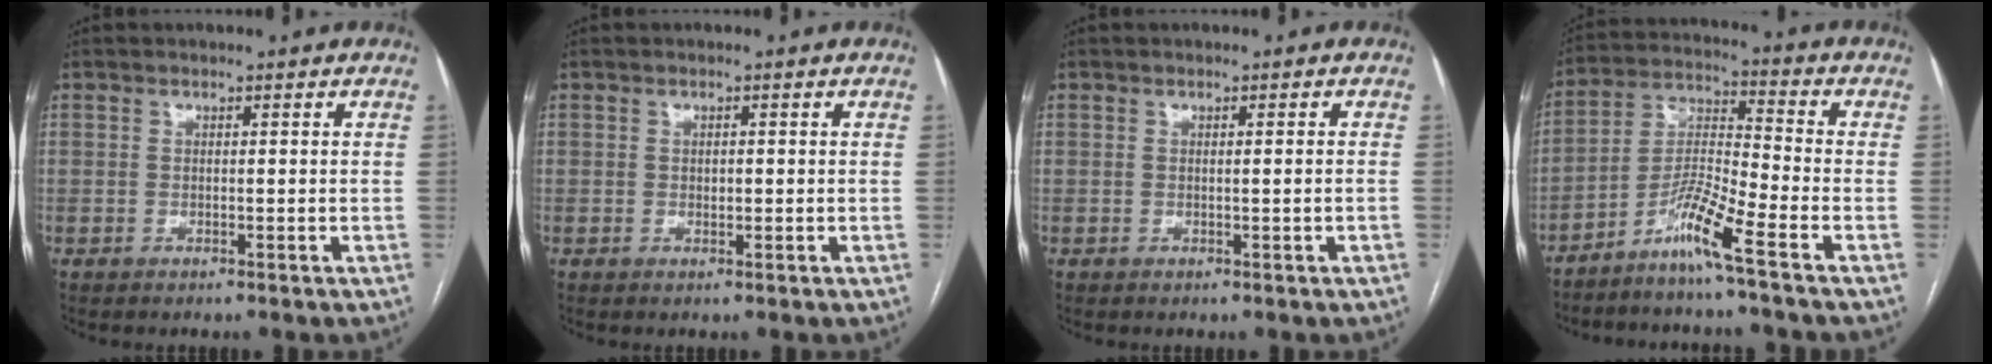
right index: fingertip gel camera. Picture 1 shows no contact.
{"total": 0.9, "force": [0.0, 0.5, 0.7], "torque": [-0.013, -0.001, 0.002]}
{"total": 0.8, "force": [-0.1, -0.2, 0.7], "torque": [-0.012, -0.001, 0.002]}
{"total": 8.2, "force": [-5.6, -1.1, 5.8], "torque": [-0.120, -0.009, -0.112]}